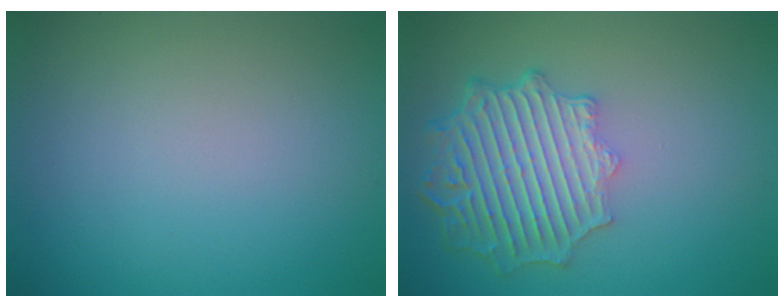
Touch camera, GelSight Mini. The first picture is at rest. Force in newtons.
{"total": 6.9, "press": 5.4, "slide": 4.3}